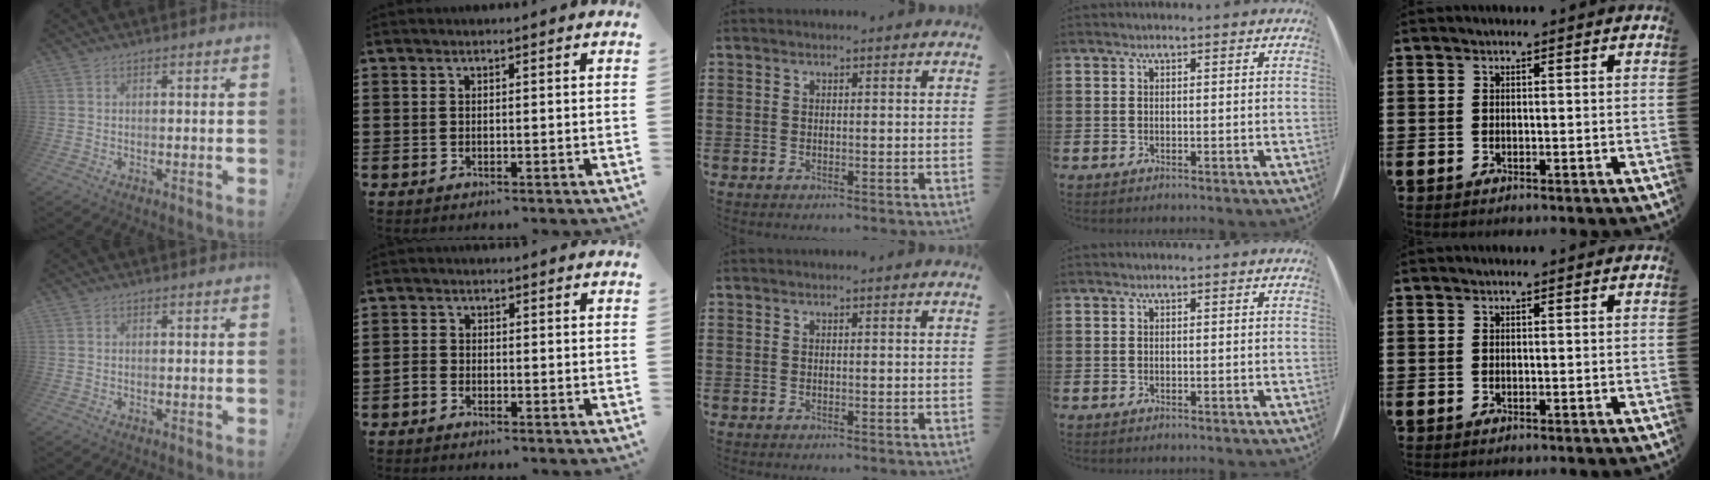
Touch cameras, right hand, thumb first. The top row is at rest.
{"index": {"total": 1.2, "force": [-1.0, 0.6, 0.3], "torque": [-0.009, 0.003, -0.021]}}